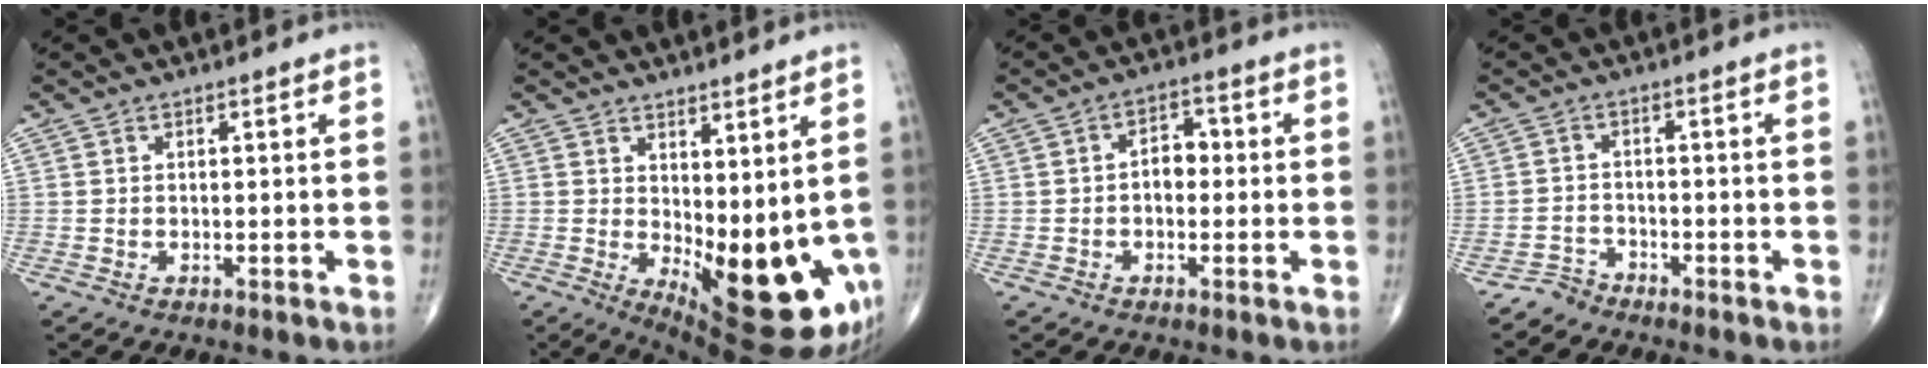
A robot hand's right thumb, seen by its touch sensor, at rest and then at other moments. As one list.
[{"total": 14.9, "force": [-0.8, 6.1, 13.6], "torque": [-0.176, -0.034, 0.011]}, {"total": 4.5, "force": [-0.2, 3.0, 3.4], "torque": [-0.038, 0.019, -0.012]}, {"total": 2.7, "force": [-2.4, 1.0, -0.6], "torque": [0.022, 0.004, -0.050]}]